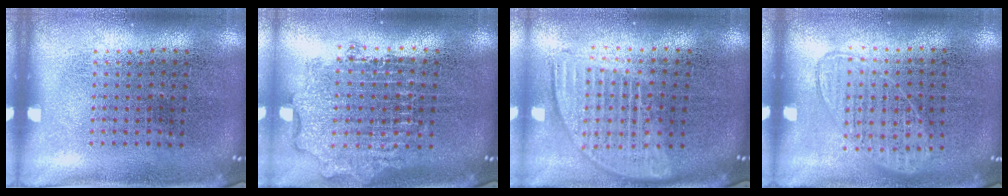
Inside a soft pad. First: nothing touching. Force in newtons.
{"total": 1.9, "press": 1.5, "slide": 1.1}
{"total": 1.8, "press": 1.5, "slide": 0.9}
{"total": 1.0, "press": 0.9, "slide": 0.4}